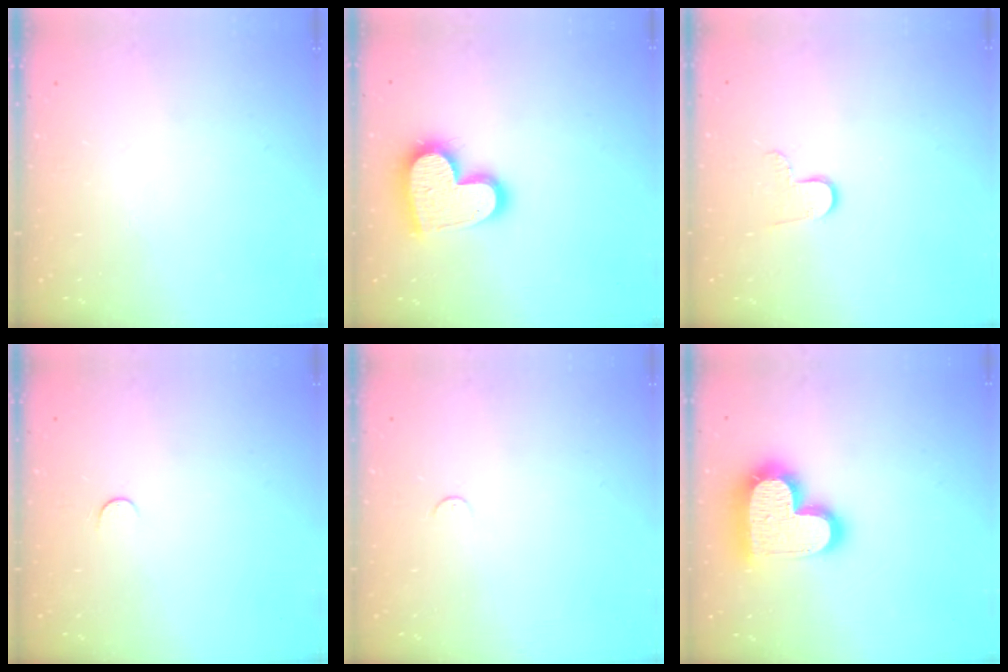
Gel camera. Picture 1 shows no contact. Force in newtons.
{"total": 17.9, "press": 17.9, "slide": 1.4}
{"total": 6.5, "press": 6.4, "slide": 0.6}
{"total": 3.1, "press": 3.1, "slide": 0.4}
{"total": 2.7, "press": 2.7, "slide": 0.4}
{"total": 20.1, "press": 20.1, "slide": 1.5}